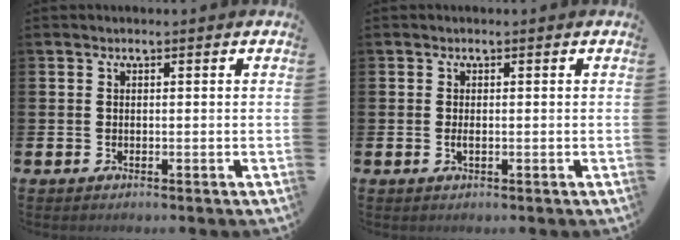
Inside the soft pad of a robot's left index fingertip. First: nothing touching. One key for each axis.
{"total": 0.8, "fx": -0.1, "fy": 0.3, "fz": 0.8, "tx": -0.021, "ty": 0.003, "tz": -0.001}